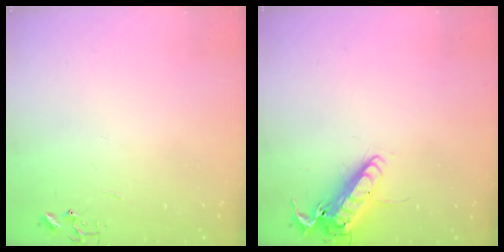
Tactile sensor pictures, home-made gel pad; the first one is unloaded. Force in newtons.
{"total": 13.8, "press": 13.7, "slide": 2.0}